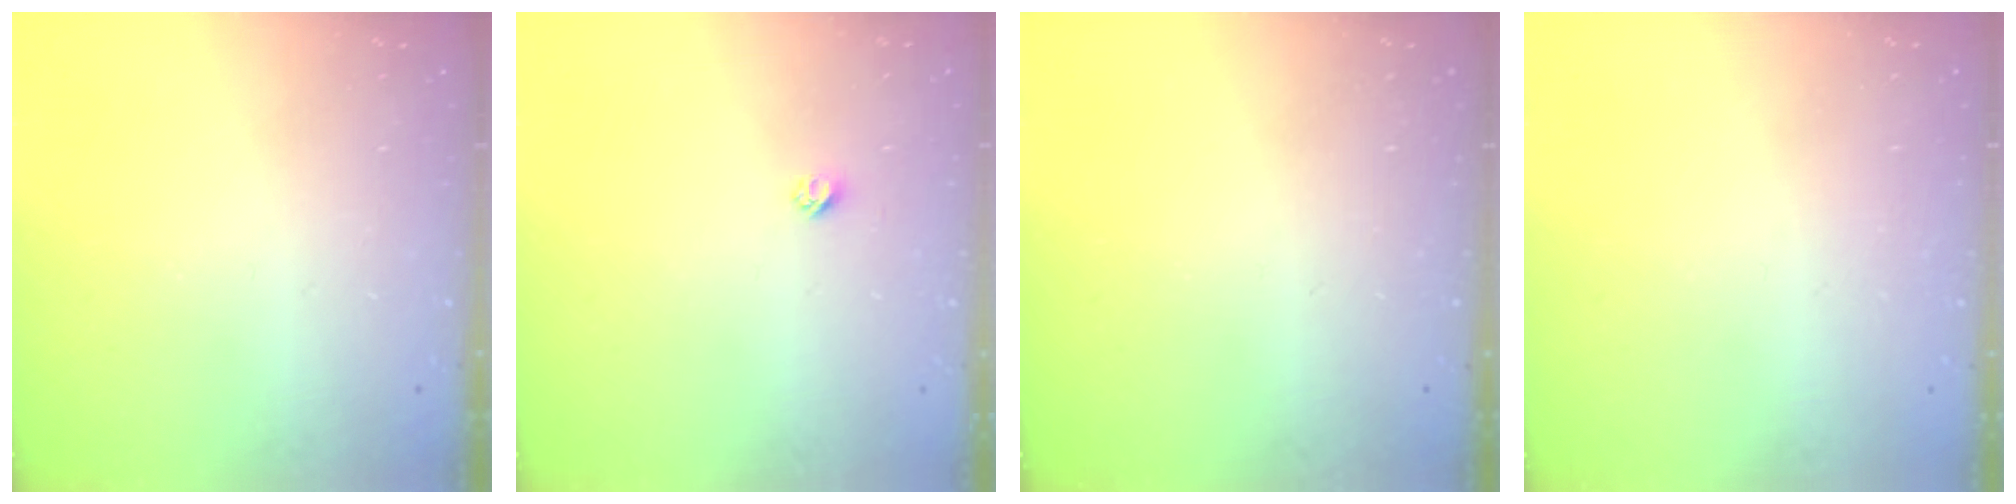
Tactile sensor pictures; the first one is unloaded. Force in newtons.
{"total": 2.3, "press": 2.3, "slide": 0.2}
{"total": 0.0}
{"total": 0.7, "press": 0.7, "slide": 0.1}